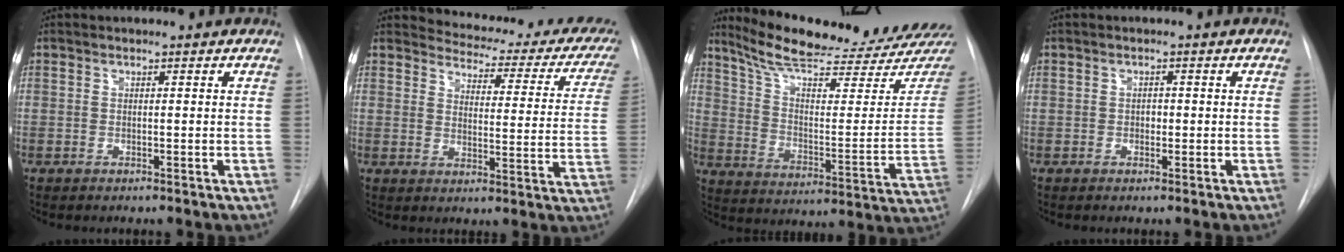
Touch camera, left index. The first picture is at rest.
{"total": 21.1, "force": [19.5, 5.0, 6.3], "torque": [-0.066, -0.072, 0.207]}
{"total": 25.8, "force": [23.2, 2.3, 11.0], "torque": [-0.167, -0.076, 0.316]}
{"total": 1.0, "force": [-0.2, 0.8, 0.6], "torque": [-0.004, 0.003, -0.003]}